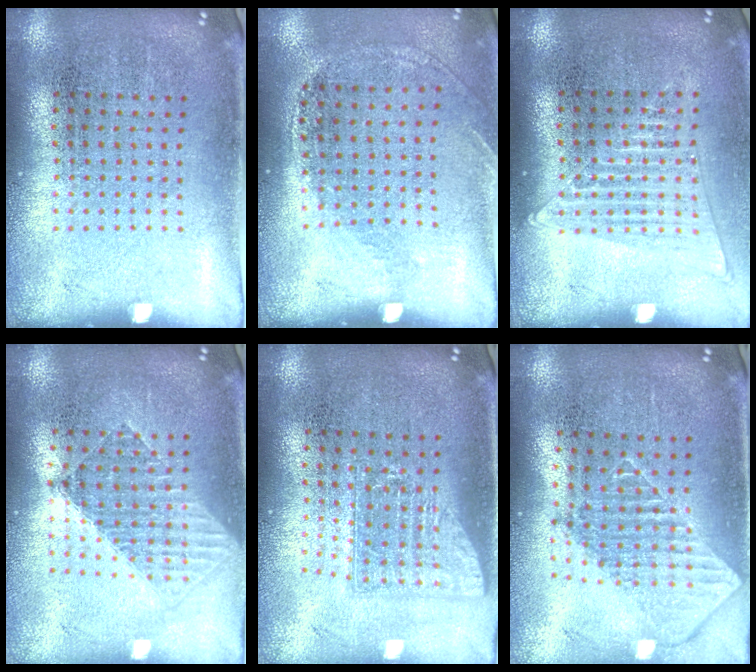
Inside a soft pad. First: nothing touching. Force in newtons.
{"total": 1.2, "press": 1.0, "slide": 0.7}
{"total": 1.5, "press": 1.3, "slide": 0.6}
{"total": 1.5, "press": 1.3, "slide": 0.8}
{"total": 1.6, "press": 1.2, "slide": 1.0}
{"total": 2.0, "press": 1.5, "slide": 1.2}